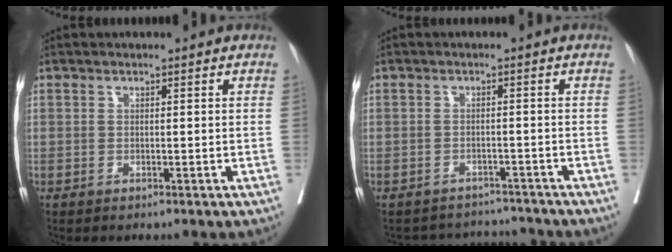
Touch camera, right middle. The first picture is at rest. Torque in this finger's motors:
{"motor_torque": [-0.81, -0.33, -0.45, -0.13]}